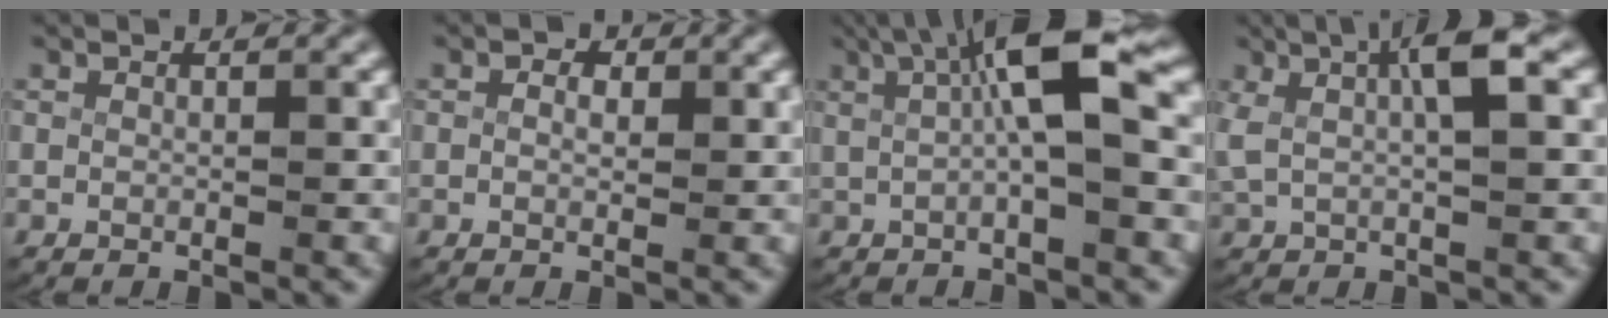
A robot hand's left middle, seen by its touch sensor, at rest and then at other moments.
{"total": 1.2, "force": [0.2, 0.8, 0.9], "torque": [-0.014, -0.007, 0.004]}
{"total": 6.9, "force": [1.9, 1.2, 6.6], "torque": [-0.098, 0.020, 0.024]}
{"total": 6.0, "force": [2.0, 2.8, 4.9], "torque": [-0.092, 0.020, 0.027]}